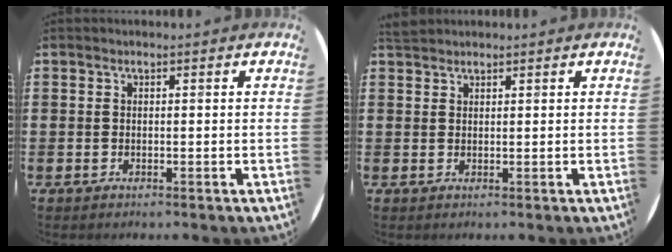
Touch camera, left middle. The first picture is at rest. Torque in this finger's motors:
{"motor_torque": [0.24, -0.22, 0.01, 0.01]}